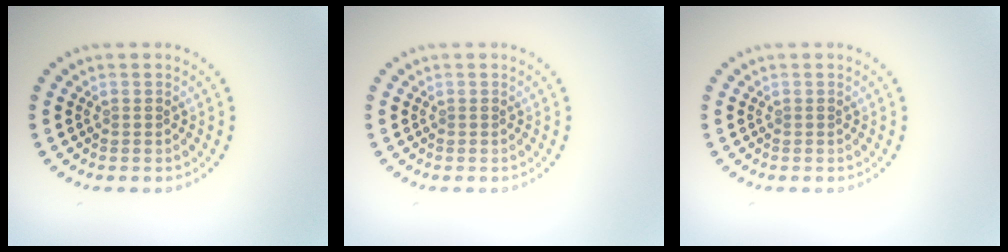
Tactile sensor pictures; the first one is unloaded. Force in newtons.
{"total": 0.0}
{"total": 0.0}